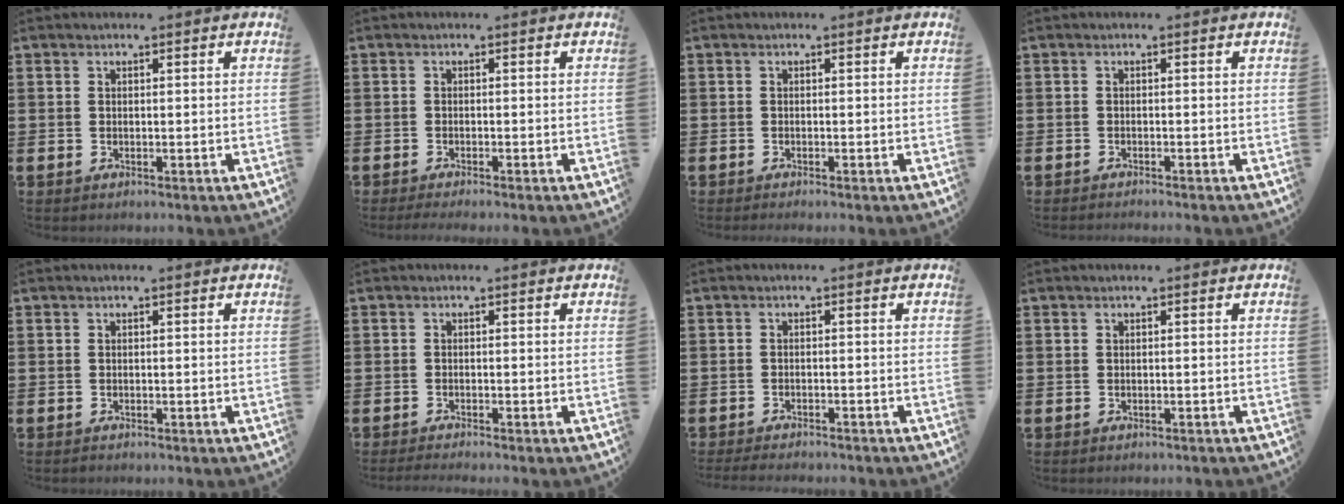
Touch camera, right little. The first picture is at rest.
{"total": 0.7, "force": [-0.5, -0.1, 0.5], "torque": [-0.006, -0.002, -0.011]}
{"total": 0.0}
{"total": 0.6, "force": [-0.6, -0.2, 0.0], "torque": [0.001, -0.002, -0.012]}
{"total": 0.0}
{"total": 0.8, "force": [-0.7, -0.1, 0.4], "torque": [-0.005, -0.002, -0.014]}
{"total": 1.4, "force": [-1.4, 0.0, 0.2], "torque": [-0.006, 0.001, -0.029]}
{"total": 0.0}